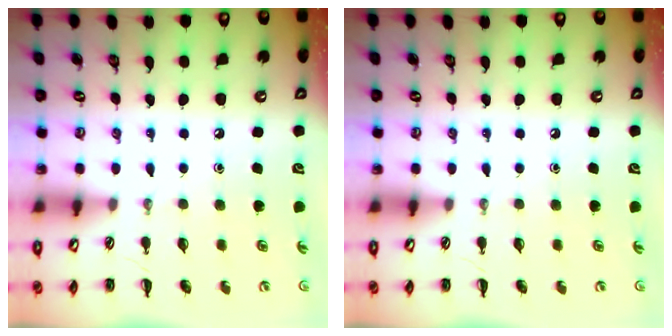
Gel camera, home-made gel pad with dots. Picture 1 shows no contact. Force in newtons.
{"total": 0.0}